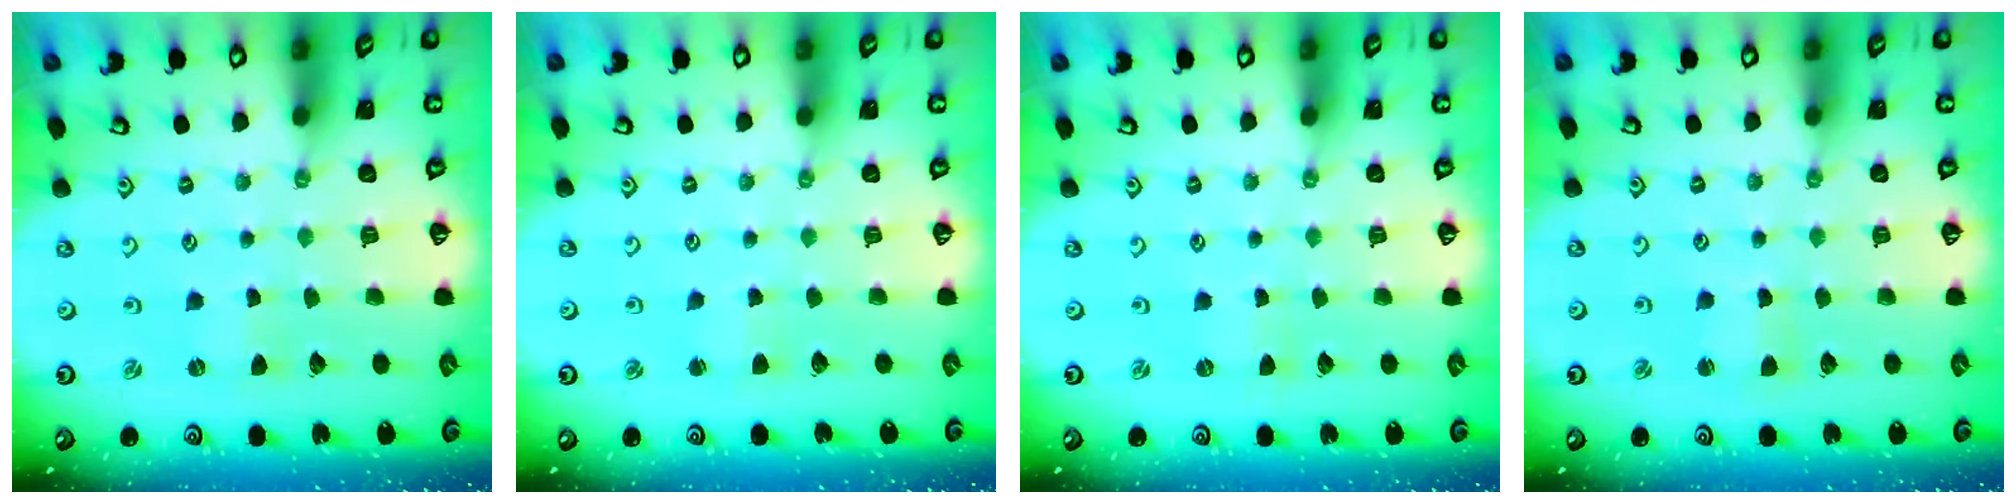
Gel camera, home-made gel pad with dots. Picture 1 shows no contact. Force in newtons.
{"total": 3.0, "press": 3.0, "slide": 0.3}
{"total": 0.0}
{"total": 1.7, "press": 1.7, "slide": 0.3}